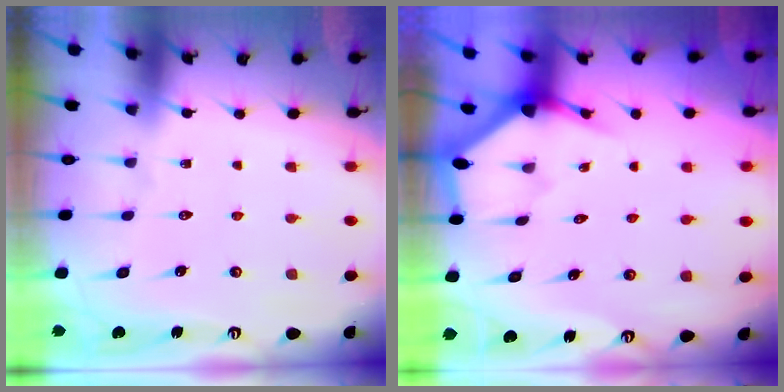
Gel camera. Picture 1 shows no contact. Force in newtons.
{"total": 3.0, "press": 3.0, "slide": 0.2}